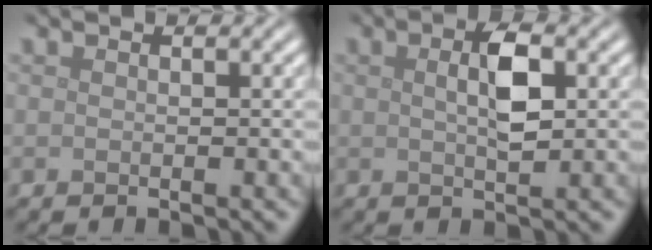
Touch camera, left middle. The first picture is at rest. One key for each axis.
{"total": 3.3, "fx": 0.7, "fy": 1.1, "fz": 3.1, "tx": -0.058, "ty": 0.003, "tz": 0.012}